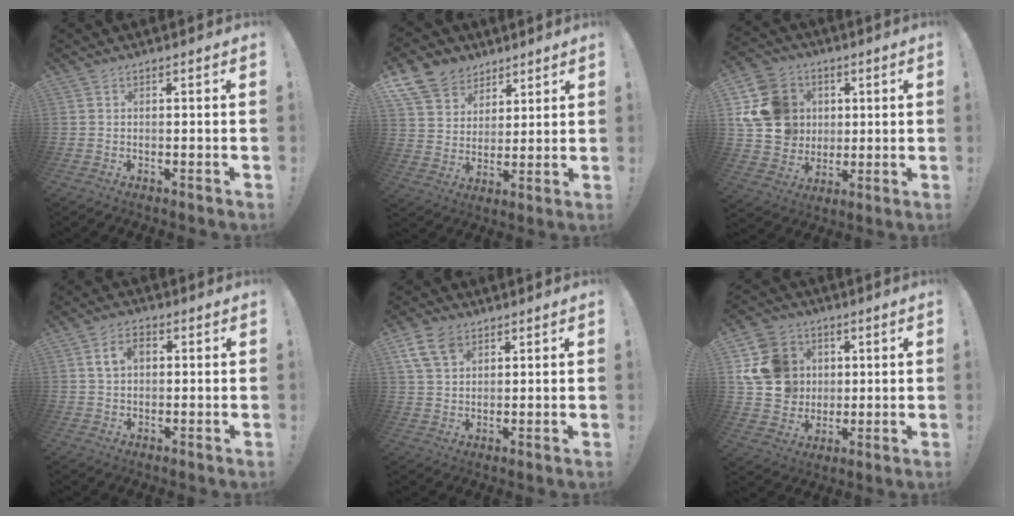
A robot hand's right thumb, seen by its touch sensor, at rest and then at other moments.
{"total": 11.6, "force": [7.5, 8.3, 3.0], "torque": [-0.058, -0.050, 0.152]}
{"total": 16.2, "force": [3.8, 14.2, 6.7], "torque": [-0.104, -0.003, 0.091]}
{"total": 6.4, "force": [1.5, 4.3, 4.4], "torque": [-0.066, 0.007, 0.026]}
{"total": 9.2, "force": [5.0, 5.9, 4.9], "torque": [-0.102, -0.012, 0.100]}
{"total": 15.2, "force": [4.0, 13.4, 6.0], "torque": [-0.093, -0.007, 0.090]}